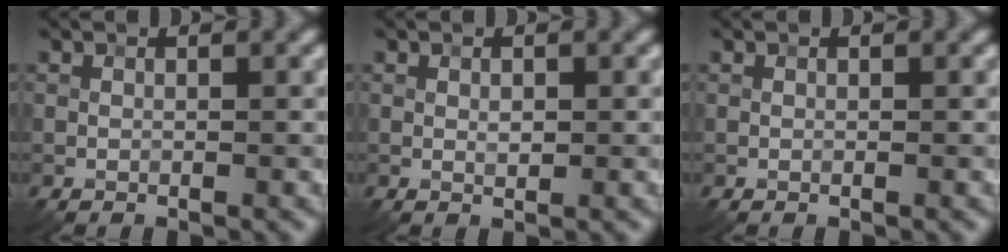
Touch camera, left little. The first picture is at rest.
{"total": 0.9, "force": [0.1, 0.5, 0.7], "torque": [-0.011, -0.001, 0.001]}
{"total": 0.0}